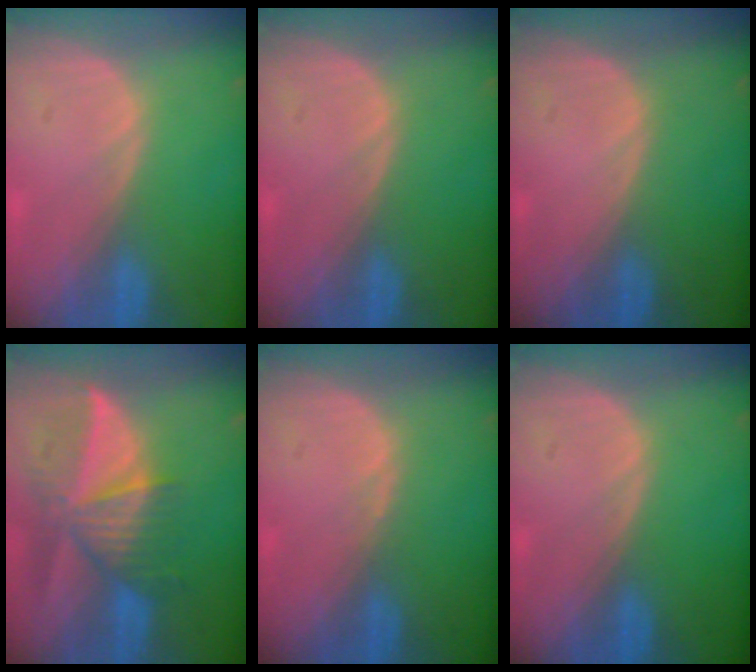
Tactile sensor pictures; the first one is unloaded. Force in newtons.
{"total": 0.0}
{"total": 0.0}
{"total": 9.6, "press": 8.6, "slide": 4.3}
{"total": 0.6, "press": 0.5, "slide": 0.3}
{"total": 0.0}